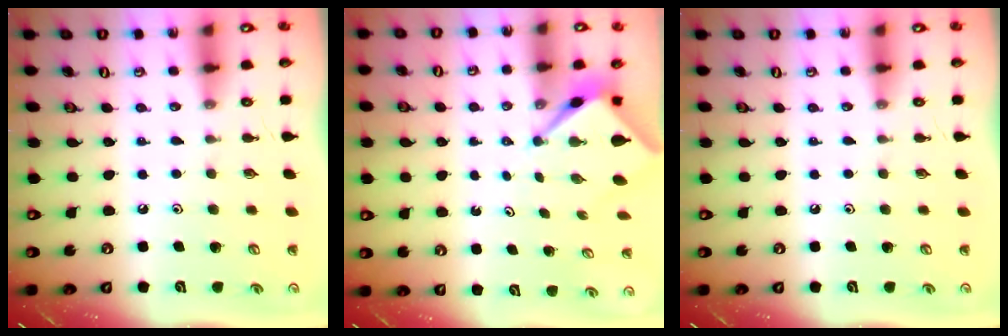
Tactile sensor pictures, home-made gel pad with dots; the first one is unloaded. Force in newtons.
{"total": 3.0, "press": 3.0, "slide": 0.1}
{"total": 0.0}